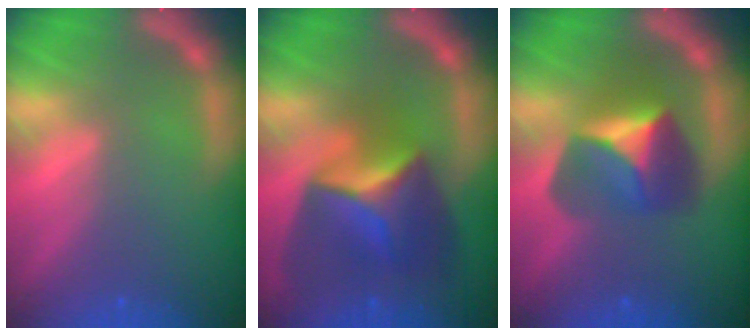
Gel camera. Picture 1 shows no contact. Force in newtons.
{"total": 8.4}
{"total": 5.9}